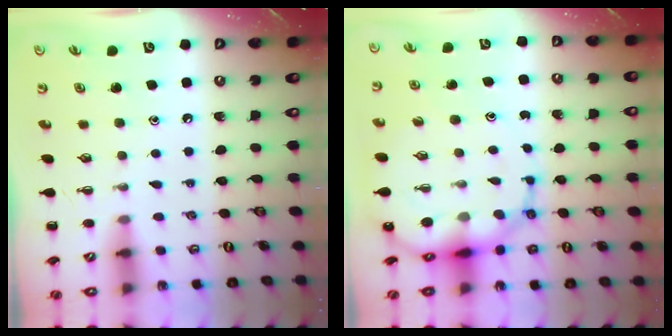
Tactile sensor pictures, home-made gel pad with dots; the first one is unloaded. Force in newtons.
{"total": 12.2, "press": 11.7, "slide": 3.4}